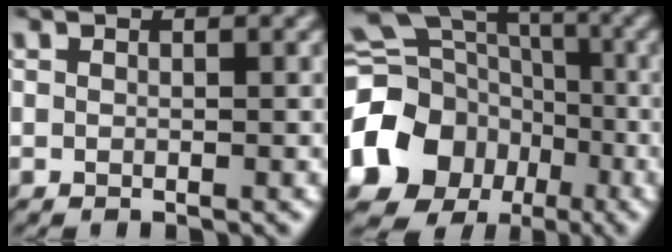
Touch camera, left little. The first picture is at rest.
{"total": 15.7, "force": [-5.0, 13.5, 6.4], "torque": [-0.153, -0.016, -0.107]}